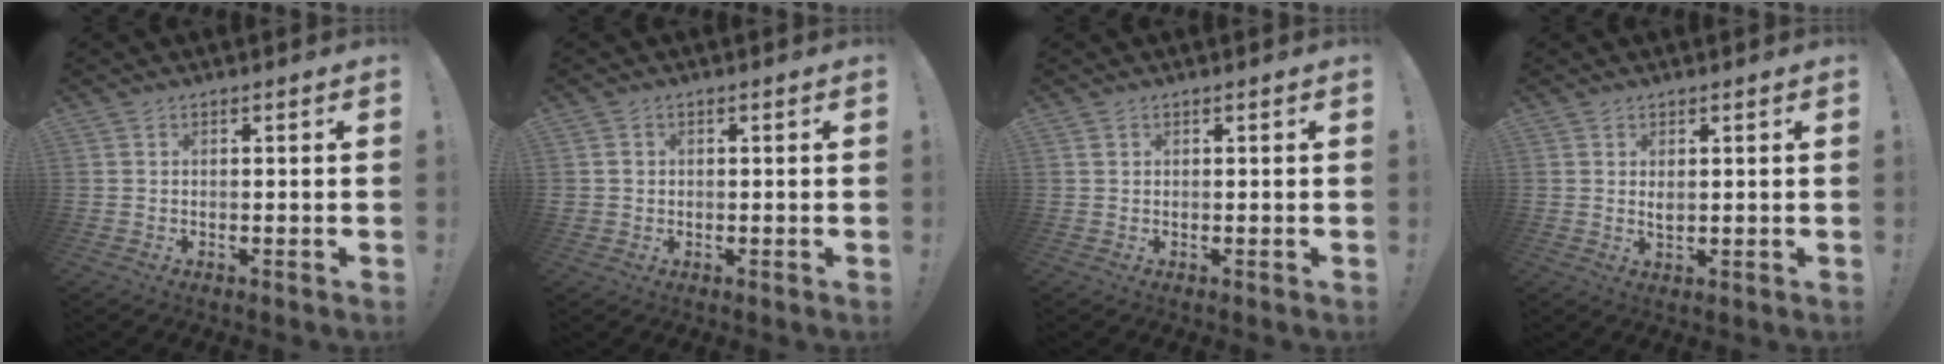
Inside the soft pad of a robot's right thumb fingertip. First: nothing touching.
{"total": 1.9, "force": [0.3, 1.8, 0.4], "torque": [0.001, 0.001, 0.004]}
{"total": 0.5, "force": [0.3, 0.5, 0.1], "torque": [-0.003, 0.002, 0.005]}
{"total": 1.9, "force": [1.1, 0.8, 1.3], "torque": [-0.013, -0.008, 0.017]}